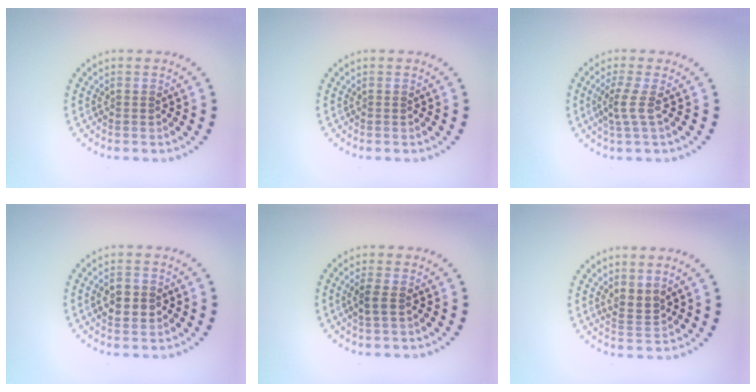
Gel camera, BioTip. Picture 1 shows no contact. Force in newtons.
{"total": 0.0}
{"total": 2.0, "press": 1.4, "slide": 1.3}
{"total": 2.9, "press": 2.9, "slide": 0.1}
{"total": 1.3, "press": 1.2, "slide": 0.6}
{"total": 2.0, "press": 1.4, "slide": 1.4}